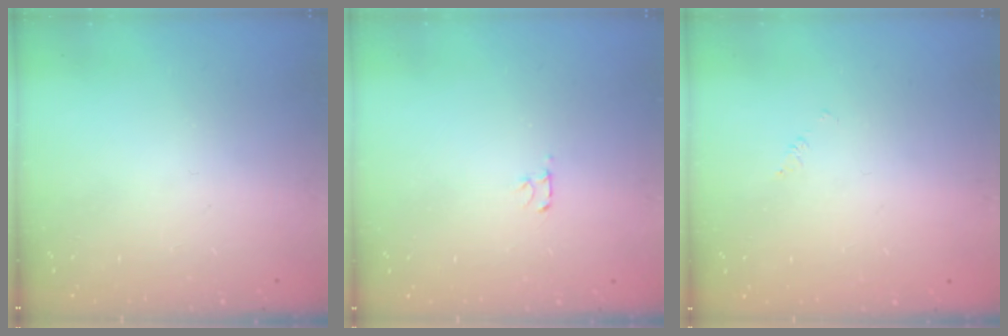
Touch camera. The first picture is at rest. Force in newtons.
{"total": 2.5, "press": 2.4, "slide": 0.3}
{"total": 1.7, "press": 1.7, "slide": 0.3}